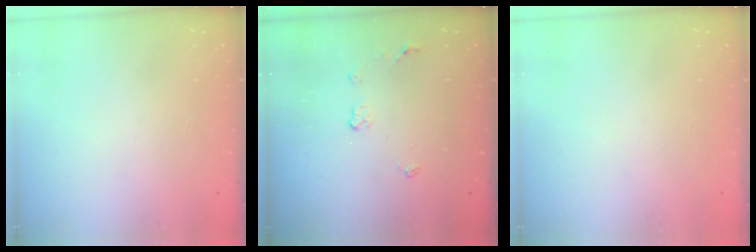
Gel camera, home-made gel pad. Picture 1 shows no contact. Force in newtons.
{"total": 4.5, "press": 4.5, "slide": 0.7}
{"total": 0.0}